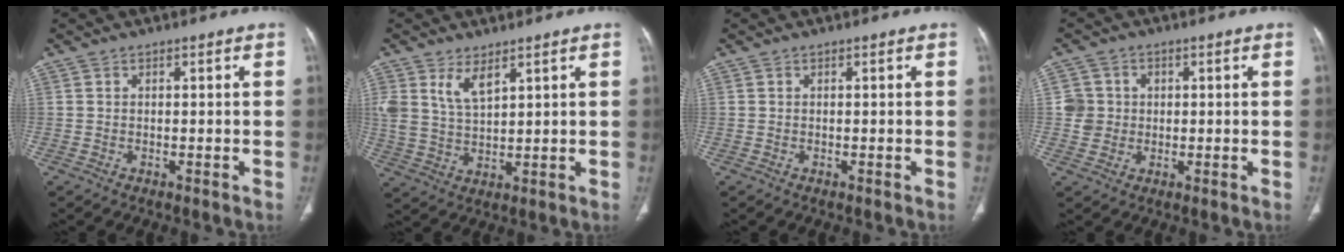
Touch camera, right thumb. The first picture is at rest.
{"total": 6.3, "force": [3.7, 2.8, 4.2], "torque": [-0.080, -0.022, 0.082]}
{"total": 0.0}
{"total": 4.6, "force": [0.5, 4.5, 0.8], "torque": [0.013, 0.004, 0.008]}